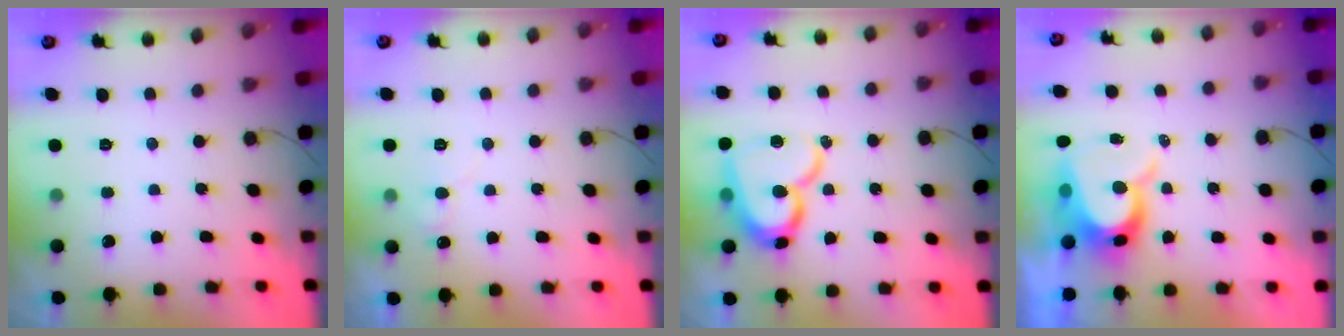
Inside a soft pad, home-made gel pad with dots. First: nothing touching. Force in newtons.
{"total": 4.5, "press": 4.5, "slide": 0.5}
{"total": 14.7, "press": 14.7, "slide": 0.9}
{"total": 10.3, "press": 10.3, "slide": 0.9}